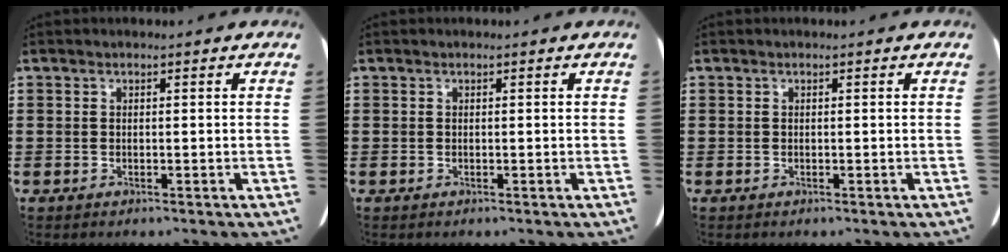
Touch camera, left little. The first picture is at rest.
{"total": 0.0}
{"total": 0.0}